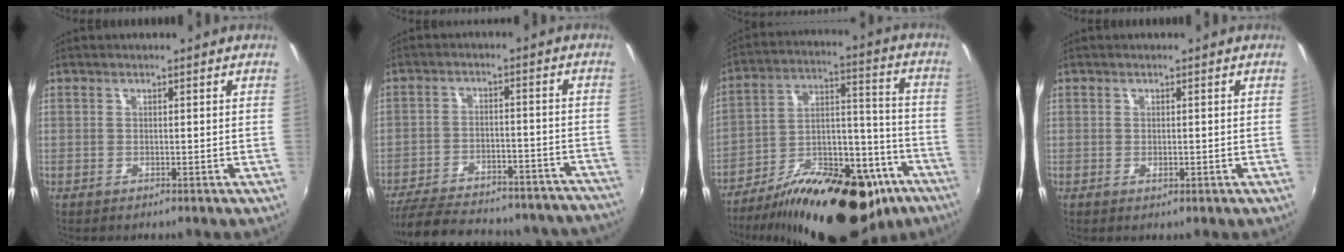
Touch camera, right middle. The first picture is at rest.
{"total": 29.8, "force": [-26.2, 9.0, 10.9], "torque": [-0.209, 0.015, -0.327]}
{"total": 28.2, "force": [-17.8, 12.3, 18.0], "torque": [-0.276, 0.011, -0.251]}
{"total": 0.9, "force": [-0.2, 0.5, 0.6], "torque": [-0.011, -0.002, -0.004]}